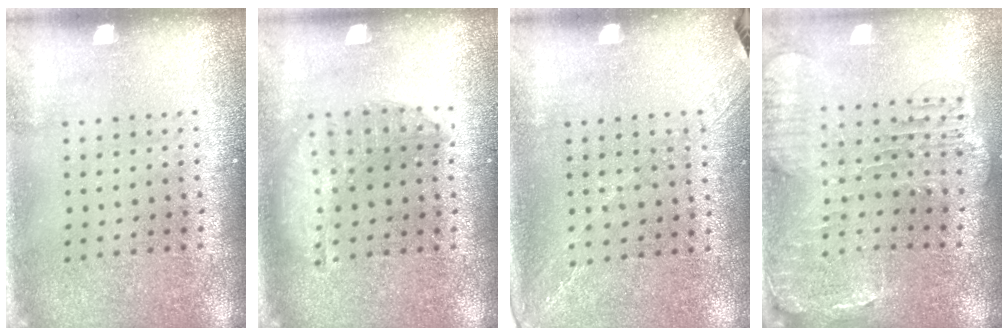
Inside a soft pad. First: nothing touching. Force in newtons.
{"total": 1.4, "press": 1.4, "slide": 0.3}
{"total": 1.3, "press": 1.0, "slide": 0.8}
{"total": 1.4, "press": 1.4, "slide": 0.4}